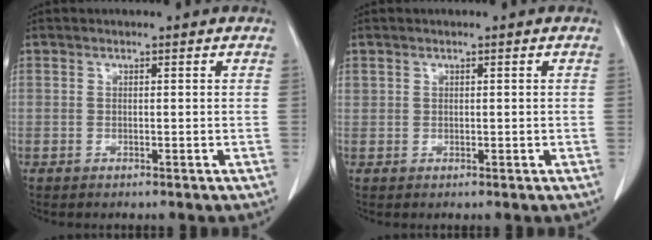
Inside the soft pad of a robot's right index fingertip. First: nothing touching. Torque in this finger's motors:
{"motor_torque": [-0.02, 0.06, -0.03, 0.01]}